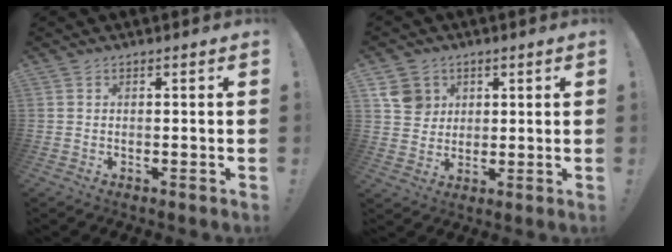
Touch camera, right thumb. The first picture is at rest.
{"total": 7.9, "force": [3.3, 6.9, 1.9], "torque": [-0.019, -0.013, 0.067]}